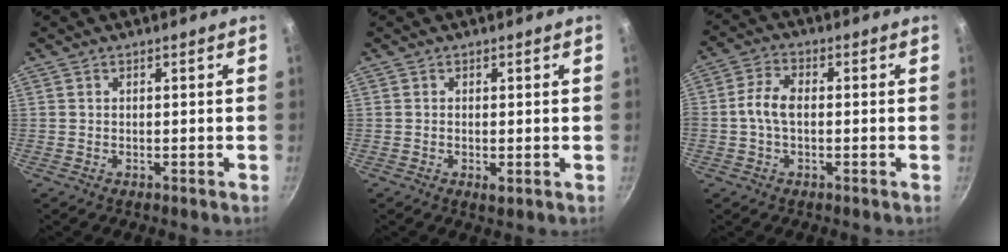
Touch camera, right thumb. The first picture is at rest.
{"total": 1.2, "force": [-0.1, 0.5, 1.0], "torque": [-0.020, -0.005, -0.002]}
{"total": 5.6, "force": [-0.5, 3.2, 4.6], "torque": [-0.089, 0.023, -0.018]}